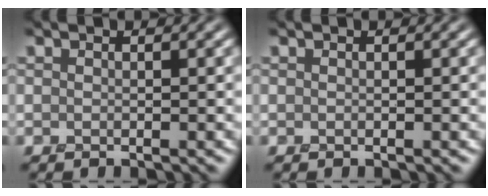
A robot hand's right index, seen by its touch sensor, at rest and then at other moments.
{"total": 0.0}